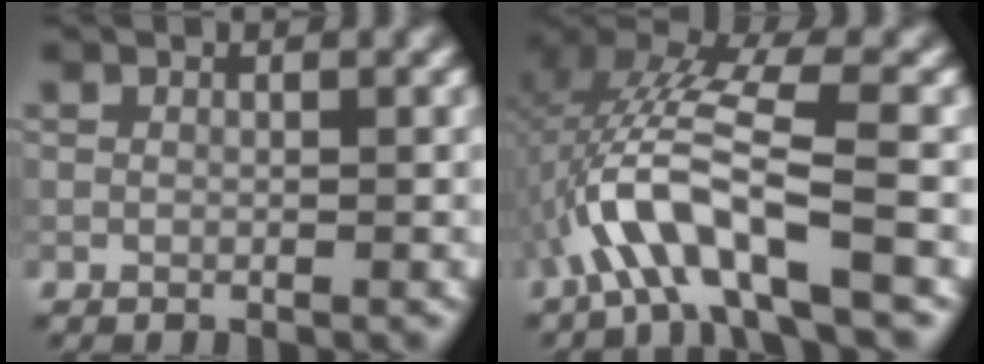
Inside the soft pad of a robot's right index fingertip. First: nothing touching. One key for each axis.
{"total": 7.8, "fx": -2.7, "fy": 2.1, "fz": 7.0, "tx": -0.148, "ty": 0.017, "tz": -0.056}